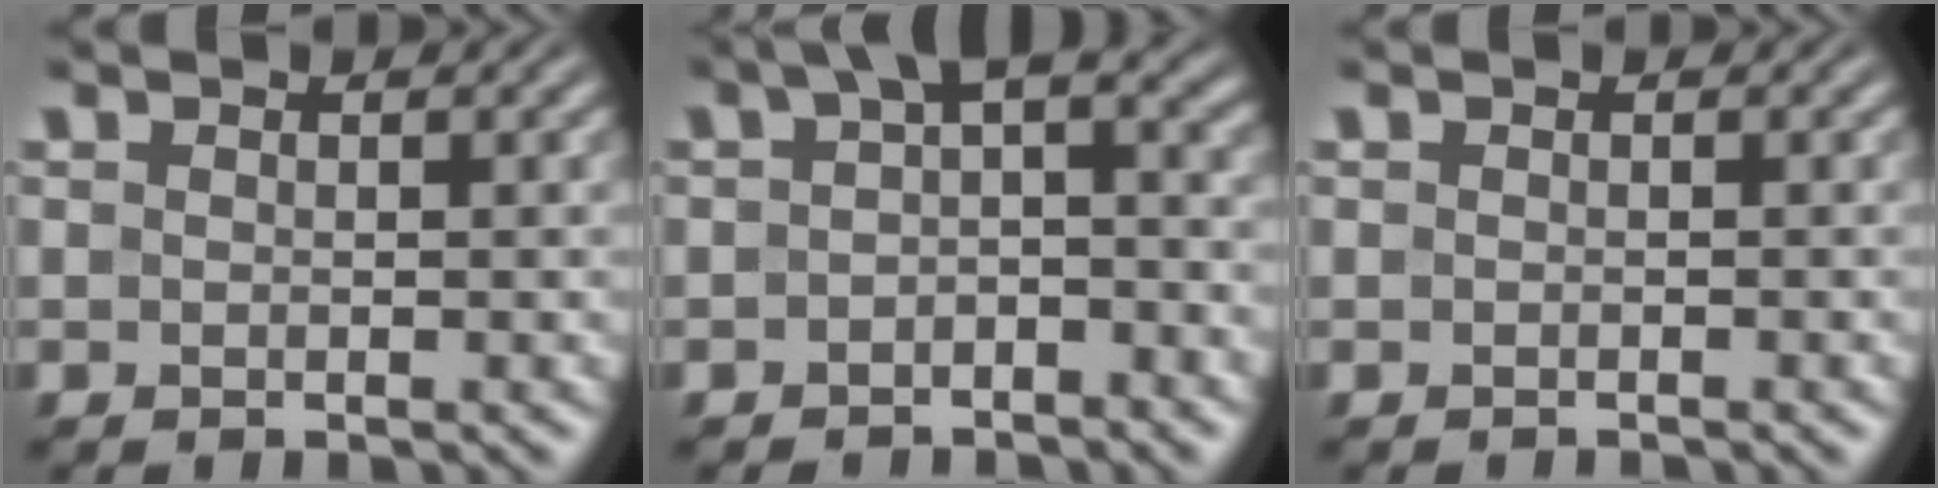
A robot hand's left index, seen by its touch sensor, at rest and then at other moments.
{"total": 4.2, "force": [-0.5, 2.2, 3.5], "torque": [-0.038, 0.014, -0.020]}
{"total": 0.7, "force": [-0.7, 0.0, 0.1], "torque": [0.001, -0.005, -0.011]}